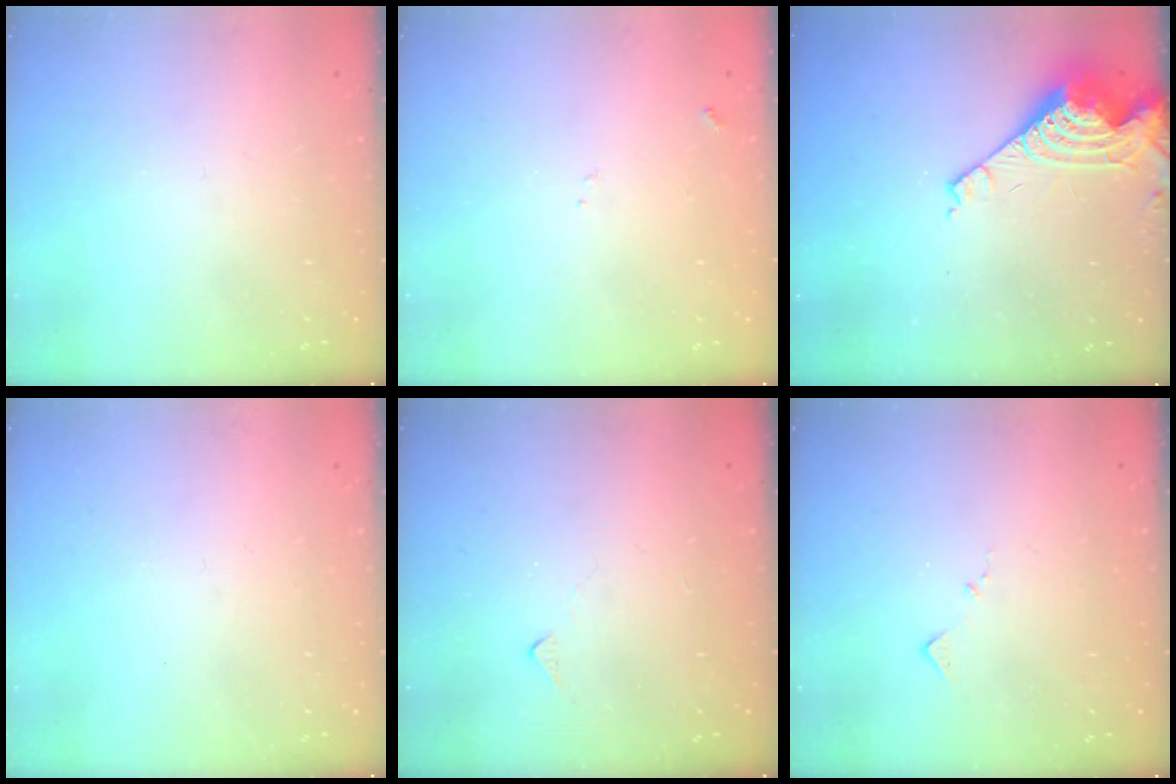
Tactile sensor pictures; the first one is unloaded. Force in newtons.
{"total": 8.1, "press": 8.0, "slide": 0.7}
{"total": 8.0, "press": 8.0, "slide": 0.7}
{"total": 0.0}
{"total": 4.6, "press": 4.6, "slide": 0.6}
{"total": 7.2, "press": 7.1, "slide": 0.5}